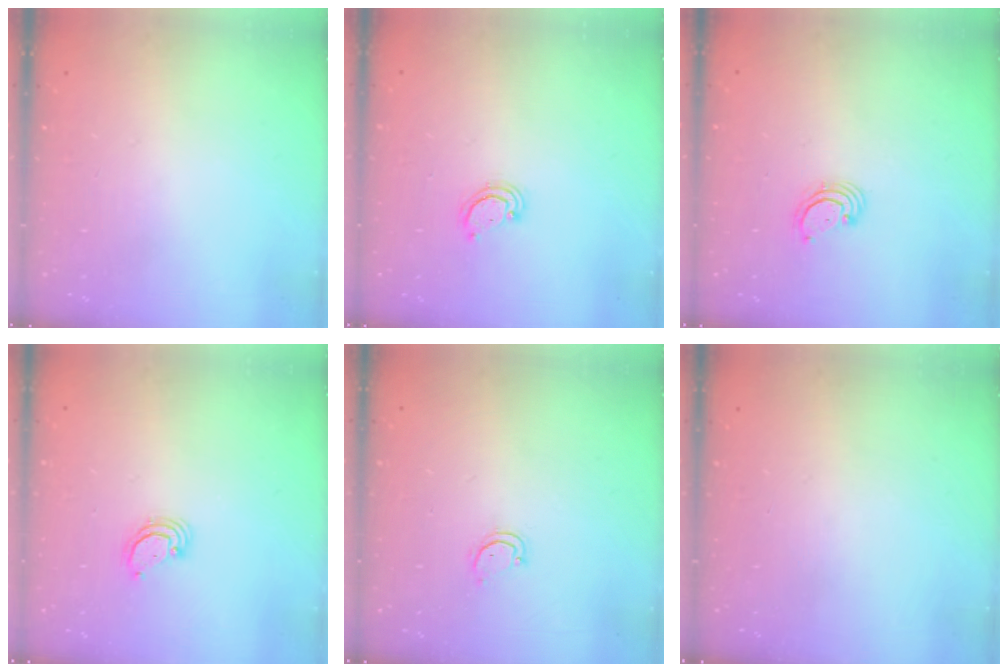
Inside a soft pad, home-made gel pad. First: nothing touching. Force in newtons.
{"total": 2.3, "press": 2.3, "slide": 0.3}
{"total": 2.5, "press": 2.5, "slide": 0.3}
{"total": 3.1, "press": 3.1, "slide": 0.3}
{"total": 2.7, "press": 2.6, "slide": 0.3}
{"total": 0.0}